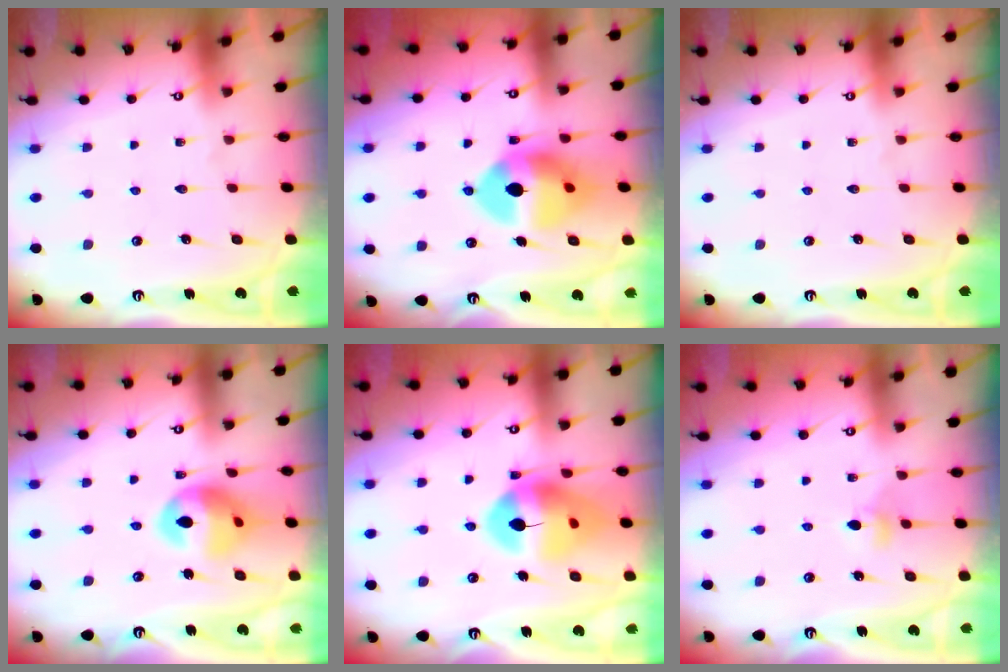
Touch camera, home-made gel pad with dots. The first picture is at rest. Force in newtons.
{"total": 13.2, "press": 13.1, "slide": 1.8}
{"total": 0.0}
{"total": 13.6, "press": 13.5, "slide": 1.7}
{"total": 14.0, "press": 13.9, "slide": 1.5}
{"total": 3.7, "press": 3.6, "slide": 0.7}